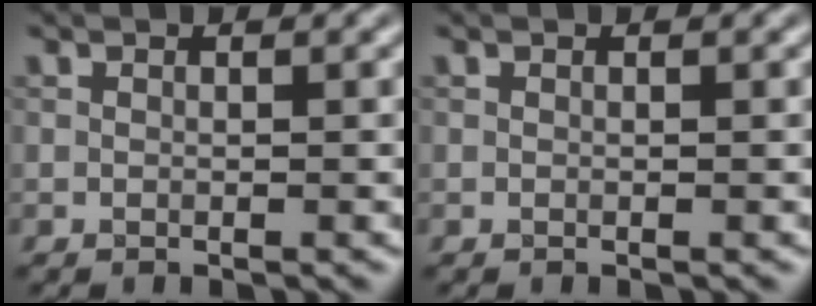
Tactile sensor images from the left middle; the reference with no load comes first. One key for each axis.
{"total": 0.0}